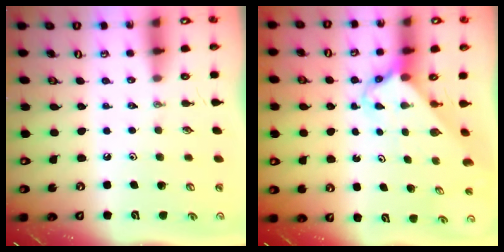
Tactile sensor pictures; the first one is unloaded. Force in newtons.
{"total": 2.6, "press": 2.6, "slide": 0.2}